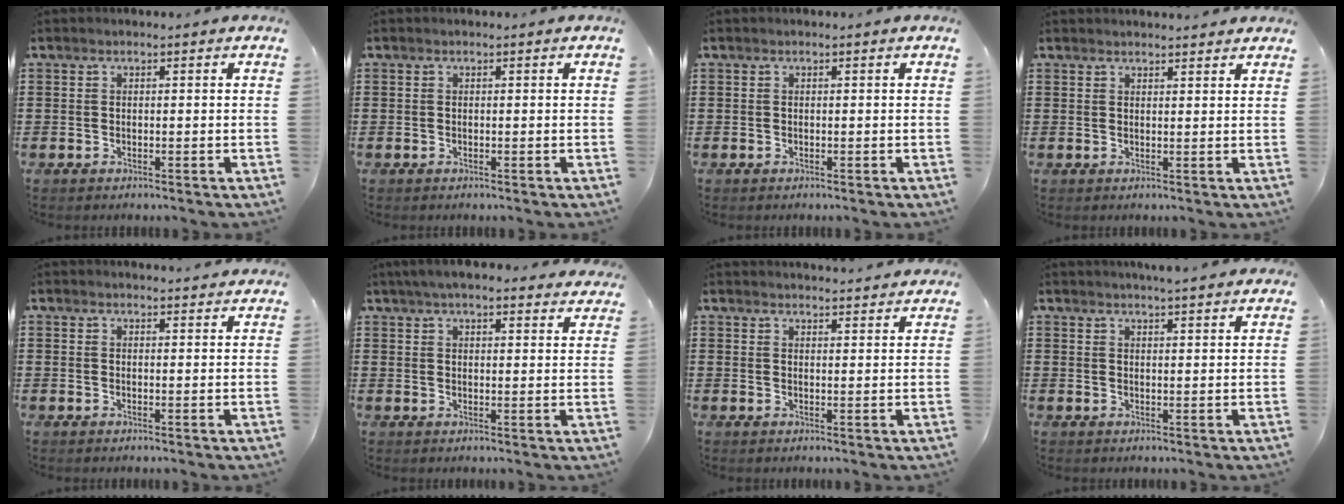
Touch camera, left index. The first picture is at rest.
{"total": 0.0}
{"total": 0.0}
{"total": 1.7, "force": [1.7, 0.1, 0.2], "torque": [-0.008, 0.002, 0.033]}
{"total": 1.7, "force": [1.7, 0.0, 0.2], "torque": [-0.007, 0.000, 0.033]}
{"total": 4.8, "force": [4.4, 0.7, 1.8], "torque": [-0.046, -0.006, 0.080]}
{"total": 2.5, "force": [2.5, -0.1, 0.0], "torque": [-0.008, -0.007, 0.049]}
{"total": 2.6, "force": [2.5, -0.3, 0.7], "torque": [-0.019, -0.005, 0.048]}